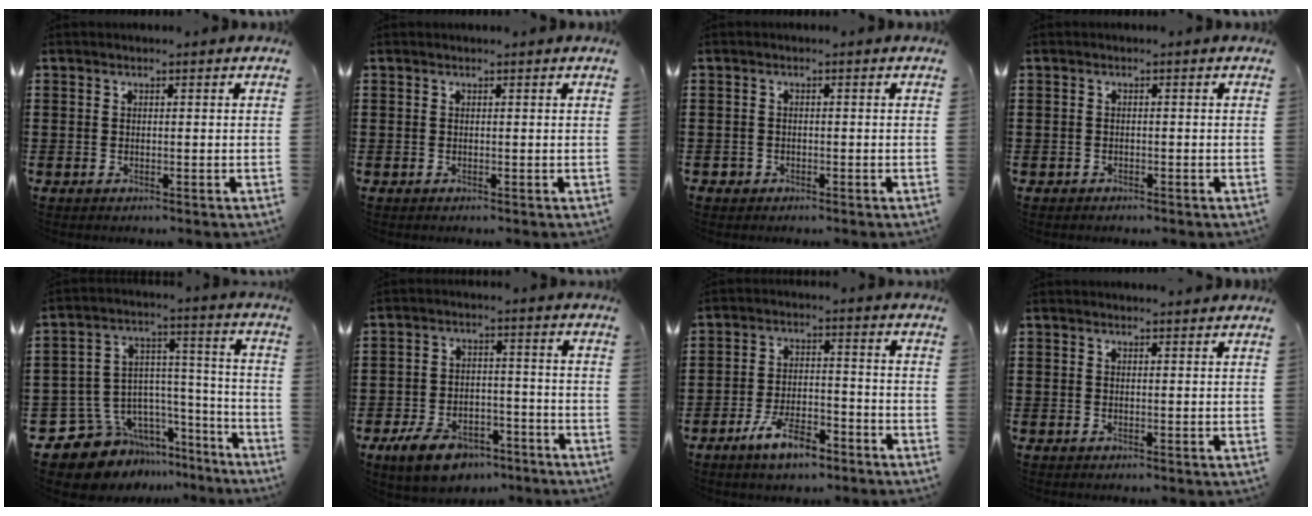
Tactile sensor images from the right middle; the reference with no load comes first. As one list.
[{"total": 0.0}, {"total": 1.0, "force": [-0.7, 0.7, 0.0], "torque": [-0.002, 0.003, -0.017]}, {"total": 0.6, "force": [-0.6, 0.2, 0.0], "torque": [-0.003, 0.000, -0.013]}, {"total": 10.7, "force": [-8.6, 6.1, 1.7], "torque": [-0.054, 0.012, -0.156]}, {"total": 6.7, "force": [-5.2, 2.8, 3.1], "torque": [-0.069, 0.010, -0.099]}, {"total": 7.4, "force": [-5.2, 2.3, 4.7], "torque": [-0.094, 0.005, -0.096]}, {"total": 0.8, "force": [0.8, 0.1, 0.2], "torque": [0.002, -0.004, 0.013]}]